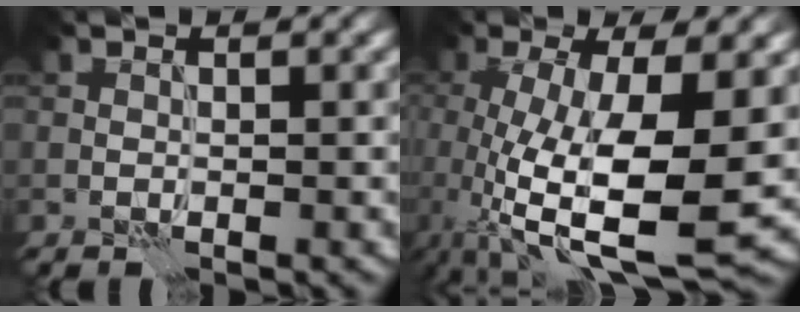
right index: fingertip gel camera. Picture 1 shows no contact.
{"total": 12.2, "force": [-2.0, 4.2, 11.3], "torque": [-0.207, -0.027, -0.029]}